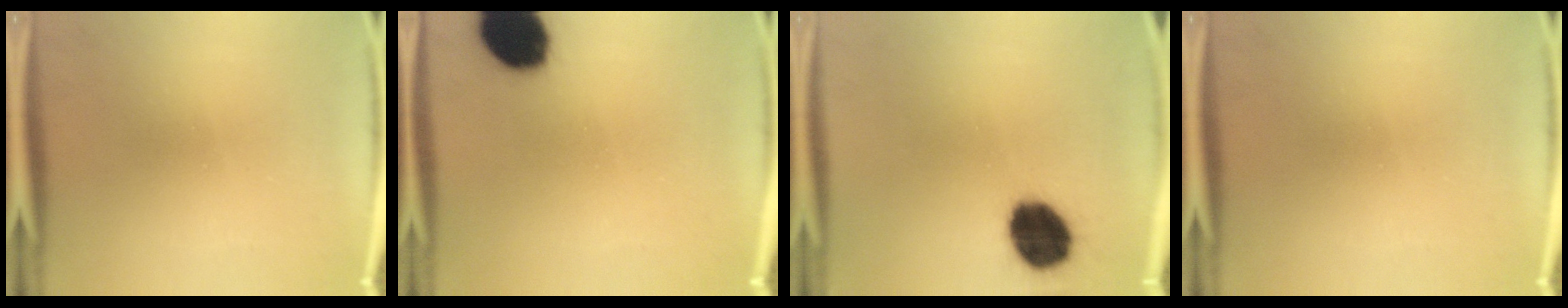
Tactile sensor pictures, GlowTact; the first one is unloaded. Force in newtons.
{"total": 15.0}
{"total": 13.9}
{"total": 0.0}